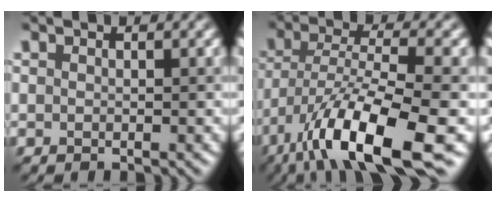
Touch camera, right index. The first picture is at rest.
{"total": 11.5, "force": [-6.1, 3.1, 9.3], "torque": [-0.164, -0.007, -0.113]}